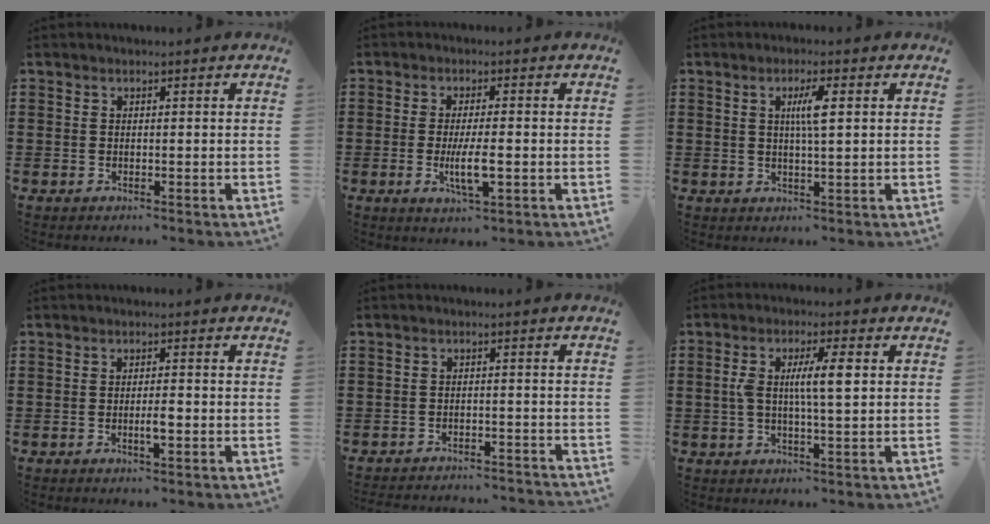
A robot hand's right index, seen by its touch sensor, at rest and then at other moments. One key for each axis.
{"total": 5.1, "fx": -1.1, "fy": 1.0, "fz": 4.9, "tx": -0.095, "ty": -0.006, "tz": -0.023}
{"total": 3.7, "fx": 0.8, "fy": 0.4, "fz": 3.6, "tx": -0.073, "ty": 0.001, "tz": 0.010}
{"total": 2.4, "fx": -0.6, "fy": 0.4, "fz": 2.2, "tx": -0.040, "ty": 0.001, "tz": -0.012}
{"total": 2.5, "fx": -2.5, "fy": 0.0, "fz": 0.2, "tx": -0.009, "ty": -0.001, "tz": -0.052}
{"total": 6.3, "fx": 0.9, "fy": 1.3, "fz": 6.1, "tx": -0.124, "ty": 0.000, "tz": 0.008}